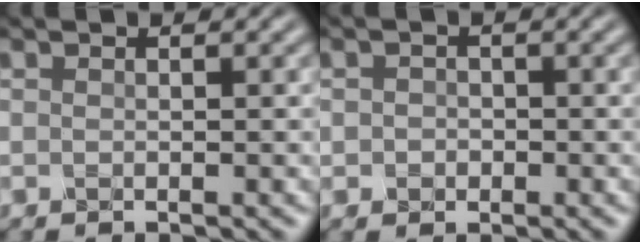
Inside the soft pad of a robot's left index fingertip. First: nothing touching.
{"total": 1.4, "force": [-0.1, 1.3, 0.4], "torque": [0.000, -0.004, -0.005]}